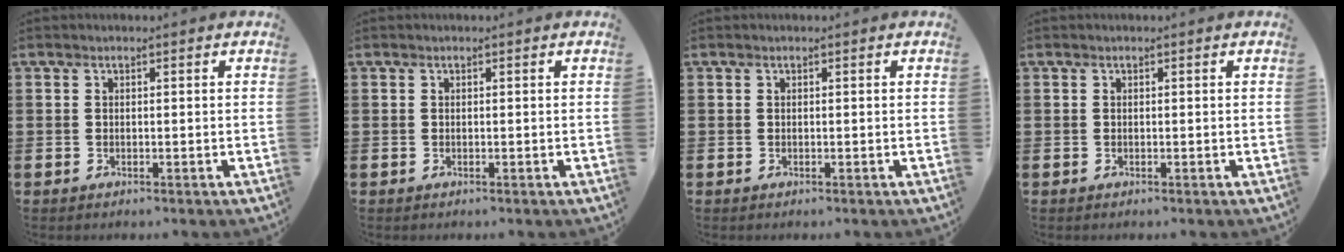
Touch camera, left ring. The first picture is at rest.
{"total": 0.0}
{"total": 0.0}
{"total": 0.0}